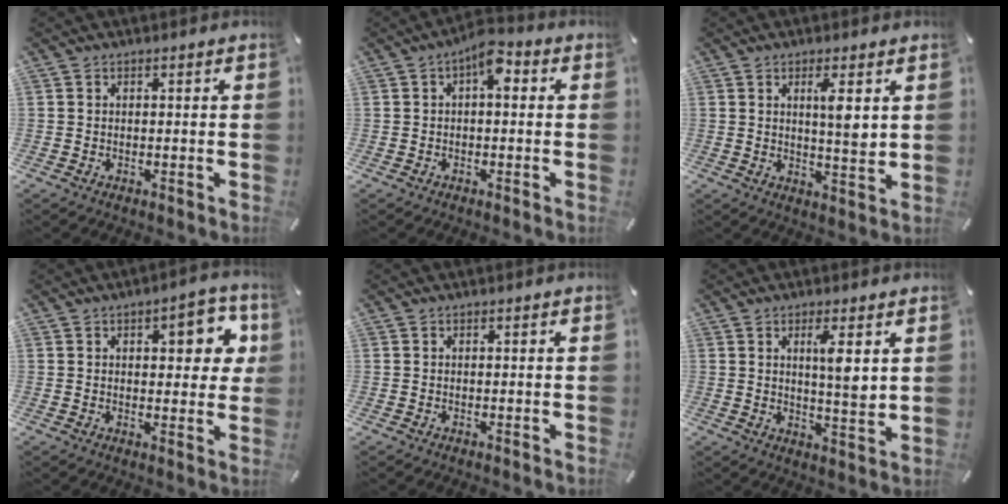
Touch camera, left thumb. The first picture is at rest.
{"total": 5.7, "force": [1.0, 2.8, 4.9], "torque": [-0.074, 0.006, 0.010]}
{"total": 6.3, "force": [2.4, 1.2, 5.6], "torque": [-0.083, -0.019, 0.031]}
{"total": 9.3, "force": [3.0, 5.1, 7.2], "torque": [-0.075, -0.011, 0.043]}
{"total": 0.0}
{"total": 6.8, "force": [2.6, 1.2, 6.1], "torque": [-0.101, -0.018, 0.038]}